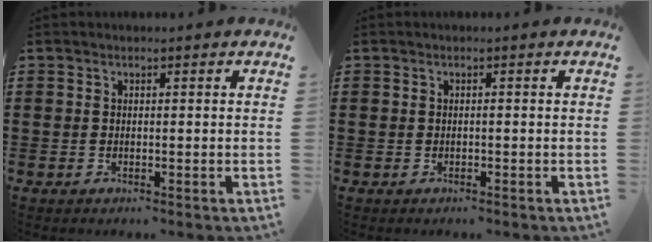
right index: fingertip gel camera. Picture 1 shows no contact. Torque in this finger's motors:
{"motor_torque": [0.12, 0.13, 0.03, 0.01]}